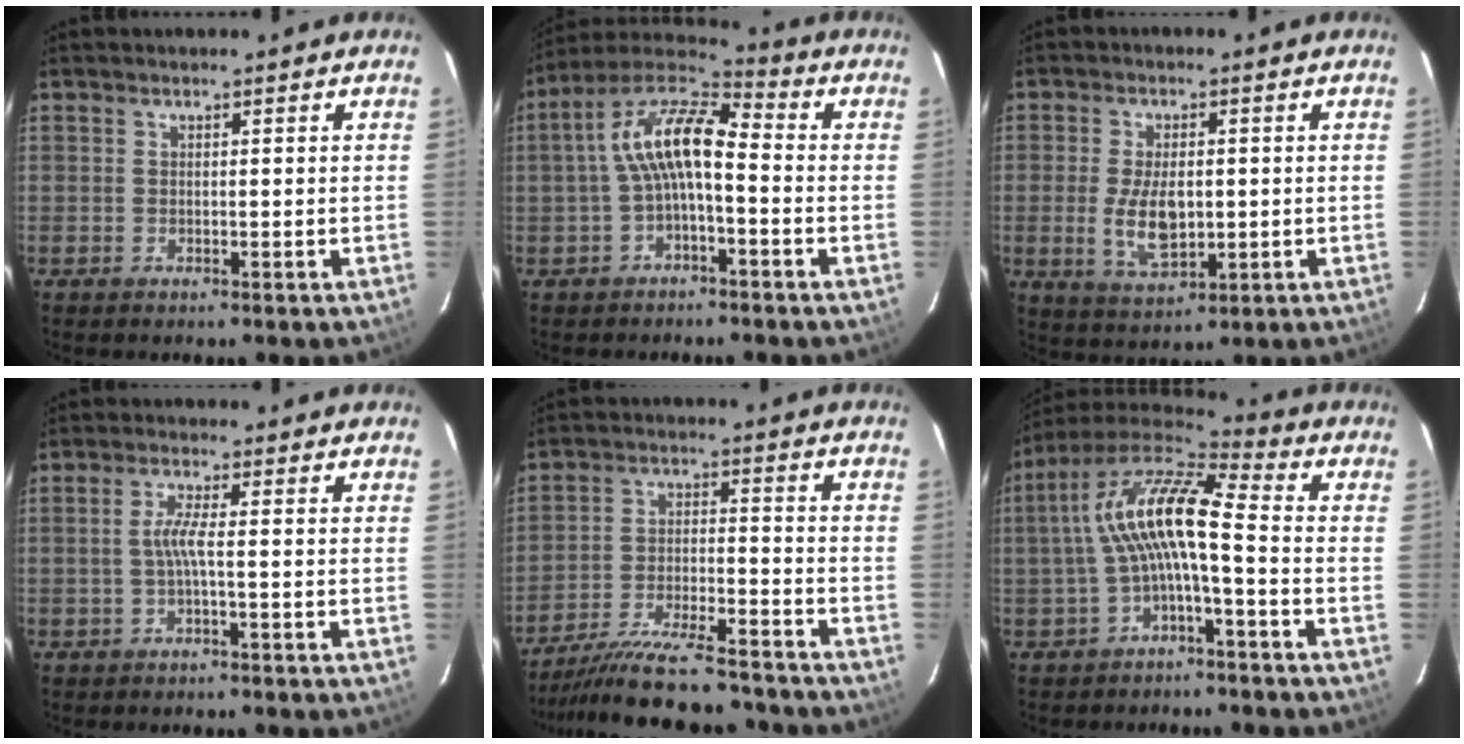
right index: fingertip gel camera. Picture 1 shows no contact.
{"total": 10.6, "force": [-1.4, 3.9, 9.7], "torque": [-0.198, 0.024, -0.030]}
{"total": 8.3, "force": [-0.8, 4.2, 7.1], "torque": [-0.140, -0.010, -0.007]}
{"total": 2.7, "force": [-0.7, -0.4, 2.6], "torque": [-0.056, 0.001, -0.014]}
{"total": 19.8, "force": [-18.0, 3.3, 7.6], "torque": [-0.153, -0.022, -0.269]}
{"total": 12.1, "force": [-1.3, 2.3, 11.8], "torque": [-0.231, 0.019, -0.027]}